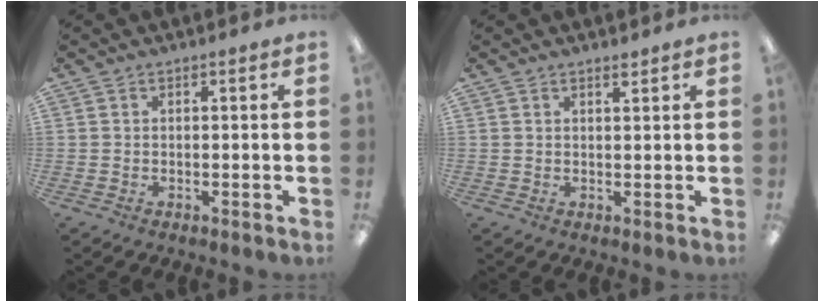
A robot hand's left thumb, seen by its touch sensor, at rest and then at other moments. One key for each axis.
{"total": 1.4, "fx": 1.3, "fy": 0.2, "fz": 0.5, "tx": -0.010, "ty": -0.001, "tz": 0.024}